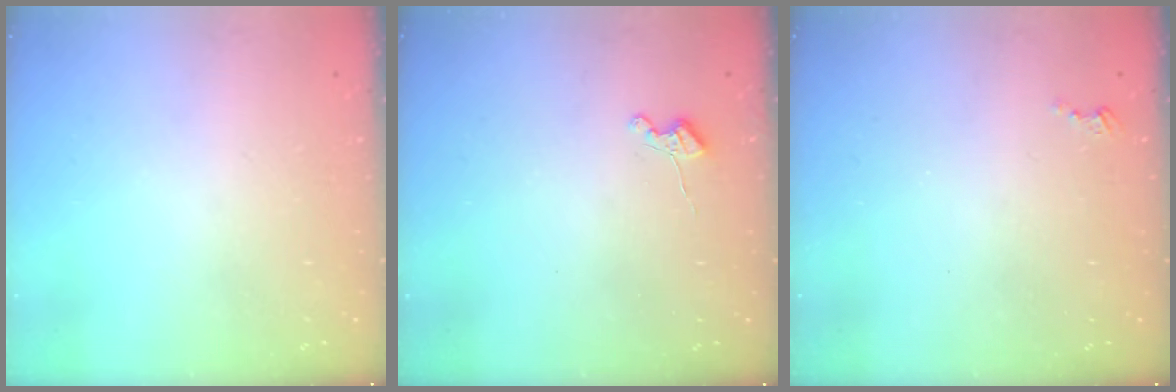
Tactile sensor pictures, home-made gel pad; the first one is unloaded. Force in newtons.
{"total": 3.7, "press": 3.7, "slide": 0.4}
{"total": 2.5, "press": 2.5, "slide": 0.3}